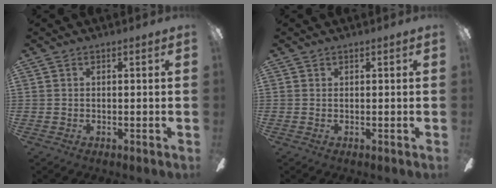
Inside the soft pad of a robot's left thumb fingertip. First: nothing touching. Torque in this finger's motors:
{"motor_torque": [-0.01, 0.01, -0.06, 0.06, 0.00]}